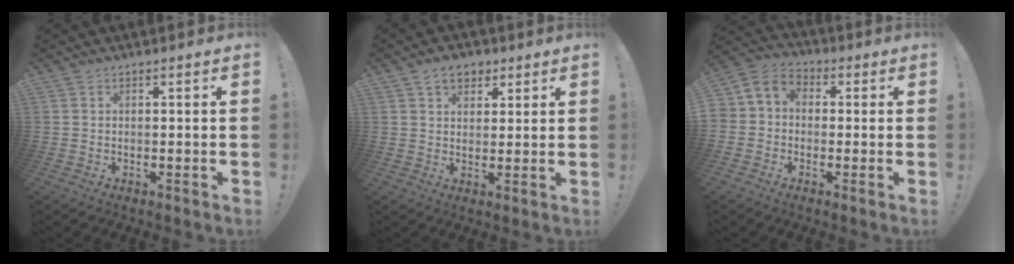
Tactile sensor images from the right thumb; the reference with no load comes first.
{"total": 6.7, "force": [3.6, 4.8, 3.0], "torque": [-0.036, -0.008, 0.066]}
{"total": 5.5, "force": [-1.8, 4.7, 2.3], "torque": [-0.048, 0.023, -0.029]}